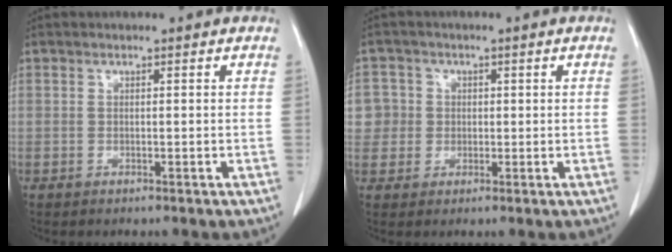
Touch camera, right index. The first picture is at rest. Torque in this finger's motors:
{"motor_torque": [0.22, 0.20, 0.12, 0.04]}